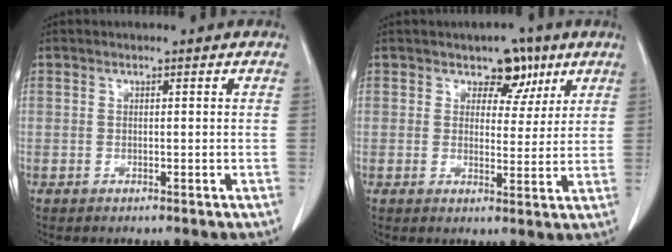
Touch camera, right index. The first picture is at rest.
{"total": 5.1, "force": [3.1, 3.3, 2.4], "torque": [-0.017, 0.002, 0.042]}